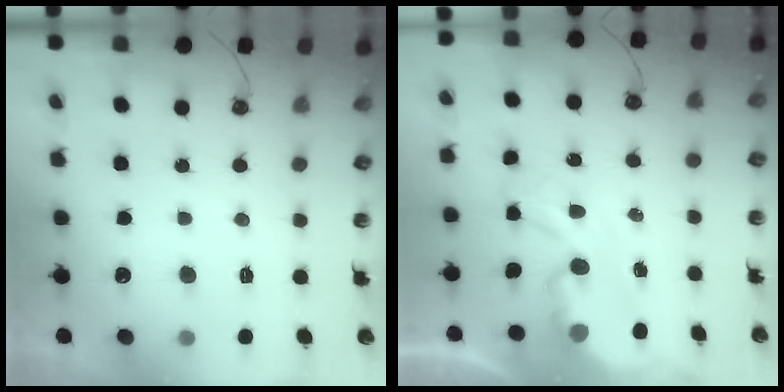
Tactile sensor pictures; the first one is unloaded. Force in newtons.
{"total": 4.9, "press": 4.9, "slide": 0.3}